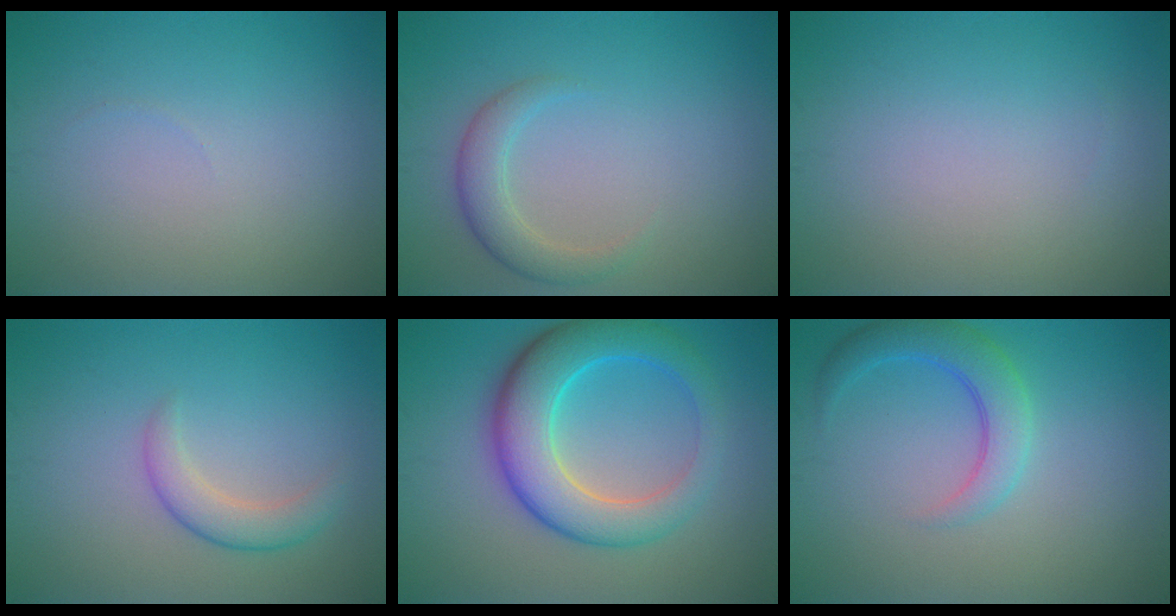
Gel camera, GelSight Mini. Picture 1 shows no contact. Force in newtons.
{"total": 2.6, "press": 2.6, "slide": 0.2}
{"total": 0.0}
{"total": 2.6, "press": 2.6, "slide": 0.1}
{"total": 8.0, "press": 8.0, "slide": 0.1}
{"total": 3.6, "press": 3.6, "slide": 0.4}